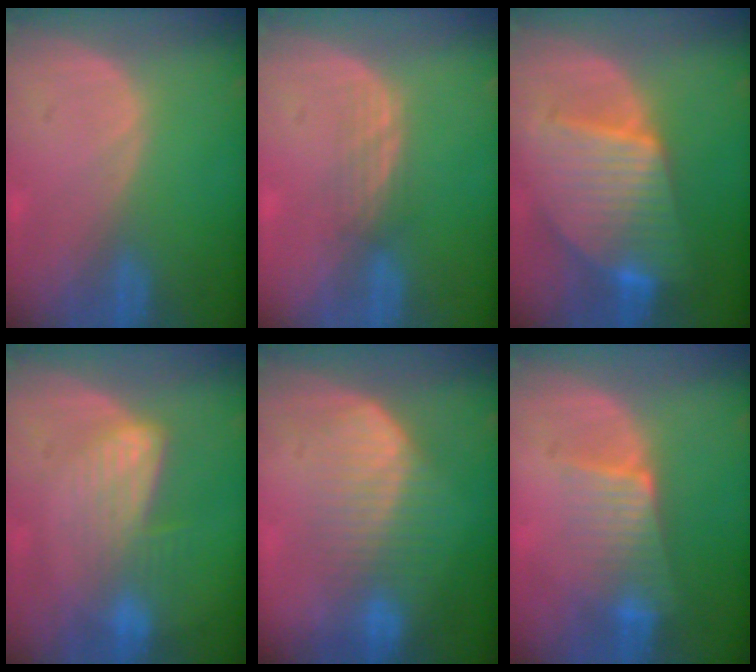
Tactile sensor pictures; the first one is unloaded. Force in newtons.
{"total": 2.4, "press": 2.3, "slide": 0.5}
{"total": 10.1, "press": 10.1, "slide": 0.8}
{"total": 7.0, "press": 5.8, "slide": 3.8}
{"total": 6.7, "press": 6.6, "slide": 1.4}
{"total": 6.5, "press": 5.8, "slide": 3.0}